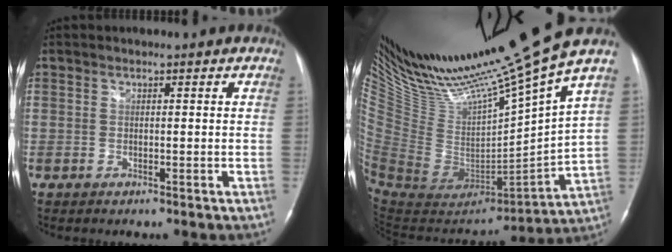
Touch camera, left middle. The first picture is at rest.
{"total": 29.1, "force": [24.4, 1.6, 15.8], "torque": [-0.282, -0.068, 0.417]}